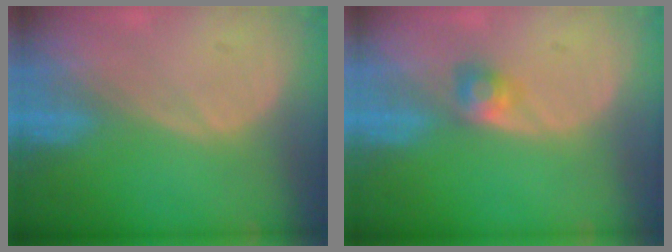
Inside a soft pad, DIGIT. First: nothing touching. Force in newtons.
{"total": 2.4, "press": 2.3, "slide": 0.9}